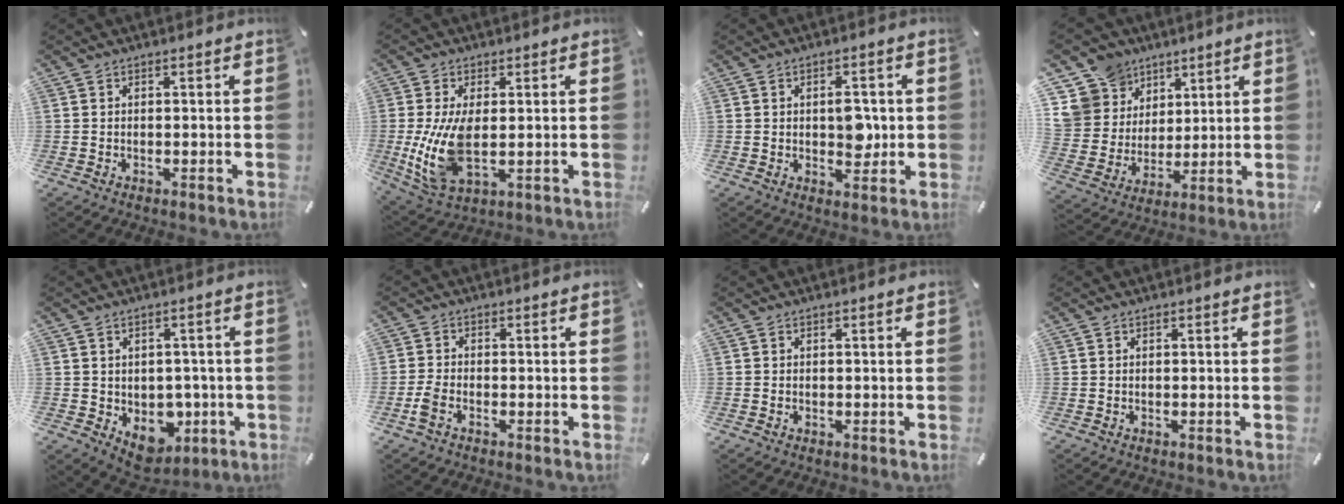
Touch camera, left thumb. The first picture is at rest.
{"total": 10.9, "force": [0.1, 5.6, 9.4], "torque": [-0.204, -0.021, 0.007]}
{"total": 6.1, "force": [0.2, 3.9, 4.6], "torque": [-0.046, -0.006, -0.001]}
{"total": 12.2, "force": [6.2, 10.4, 1.0], "torque": [-0.034, -0.038, 0.127]}
{"total": 7.0, "force": [-1.0, 6.2, 3.1], "torque": [-0.026, 0.004, -0.008]}
{"total": 3.1, "force": [-1.5, 2.1, 1.6], "torque": [-0.042, 0.004, -0.031]}
{"total": 0.8, "force": [-0.2, 0.5, 0.6], "torque": [-0.011, 0.001, -0.003]}
{"total": 0.0}